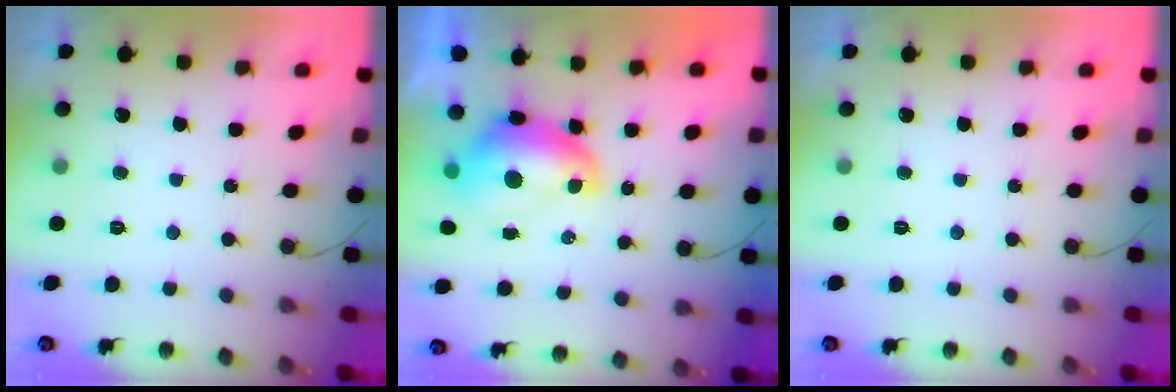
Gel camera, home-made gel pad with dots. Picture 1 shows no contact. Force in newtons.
{"total": 10.3, "press": 10.3, "slide": 1.2}
{"total": 0.0}